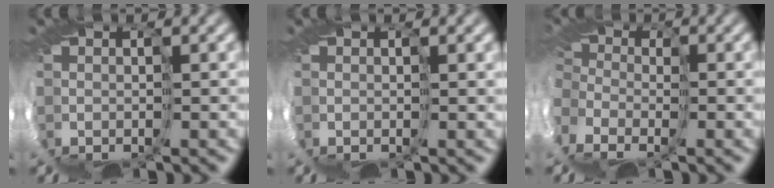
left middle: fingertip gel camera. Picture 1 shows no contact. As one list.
[{"total": 0.9, "force": [0.6, -0.1, 0.7], "torque": [-0.014, 0.000, 0.004]}, {"total": 7.9, "force": [-4.3, 5.3, 4.0], "torque": [-0.098, -0.022, -0.059]}]